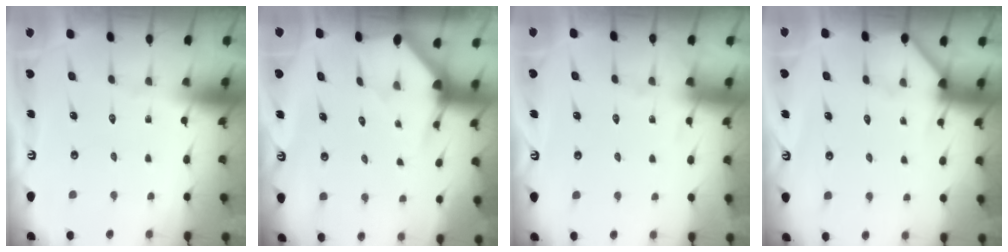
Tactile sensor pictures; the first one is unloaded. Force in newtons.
{"total": 3.2, "press": 3.2, "slide": 0.3}
{"total": 3.8, "press": 3.7, "slide": 0.6}
{"total": 4.6, "press": 4.6, "slide": 0.5}